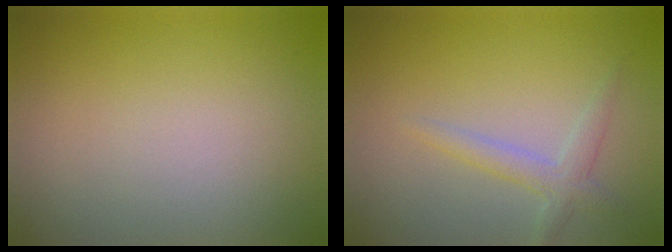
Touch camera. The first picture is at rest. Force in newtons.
{"total": 1.9, "press": 1.9, "slide": 0.1}